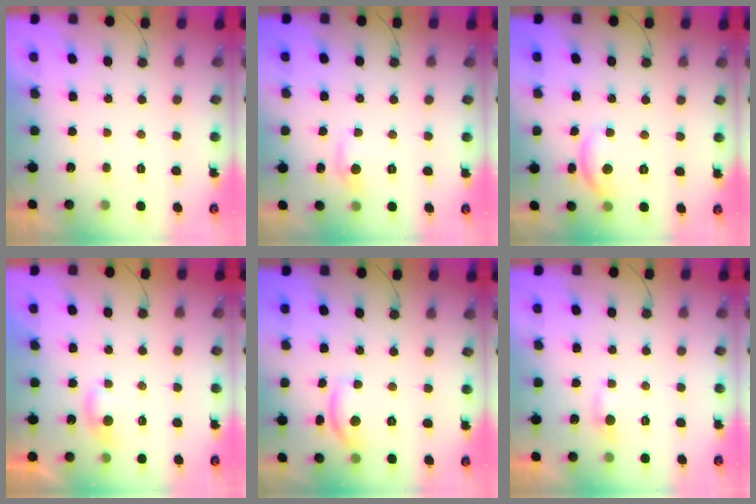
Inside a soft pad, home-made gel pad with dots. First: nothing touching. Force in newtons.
{"total": 5.0, "press": 4.9, "slide": 0.8}
{"total": 9.5, "press": 9.5, "slide": 0.4}
{"total": 5.3, "press": 5.2, "slide": 0.6}
{"total": 9.2, "press": 9.2, "slide": 0.6}
{"total": 3.3, "press": 3.3, "slide": 0.4}